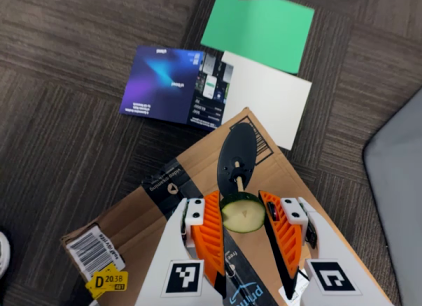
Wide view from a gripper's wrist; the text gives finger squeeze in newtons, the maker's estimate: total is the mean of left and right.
{"total": 9.7, "left": 9.7, "right": 9.7}